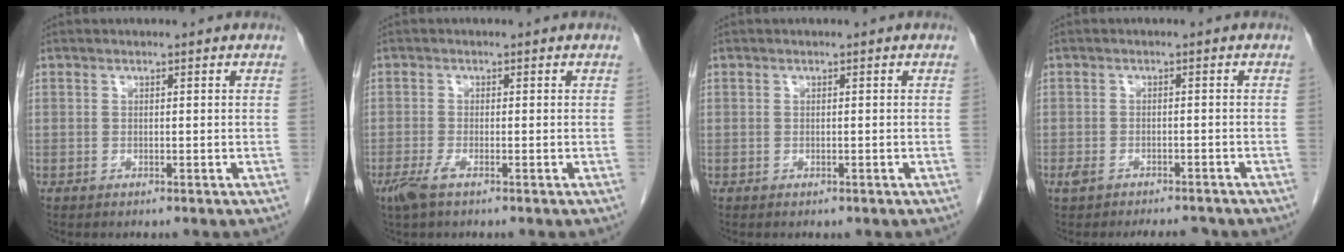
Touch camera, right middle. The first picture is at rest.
{"total": 2.7, "force": [-1.6, 0.5, 2.1], "torque": [-0.049, -0.007, -0.035]}
{"total": 0.0}
{"total": 4.9, "force": [-4.0, 1.9, 2.1], "torque": [-0.036, 0.005, -0.056]}